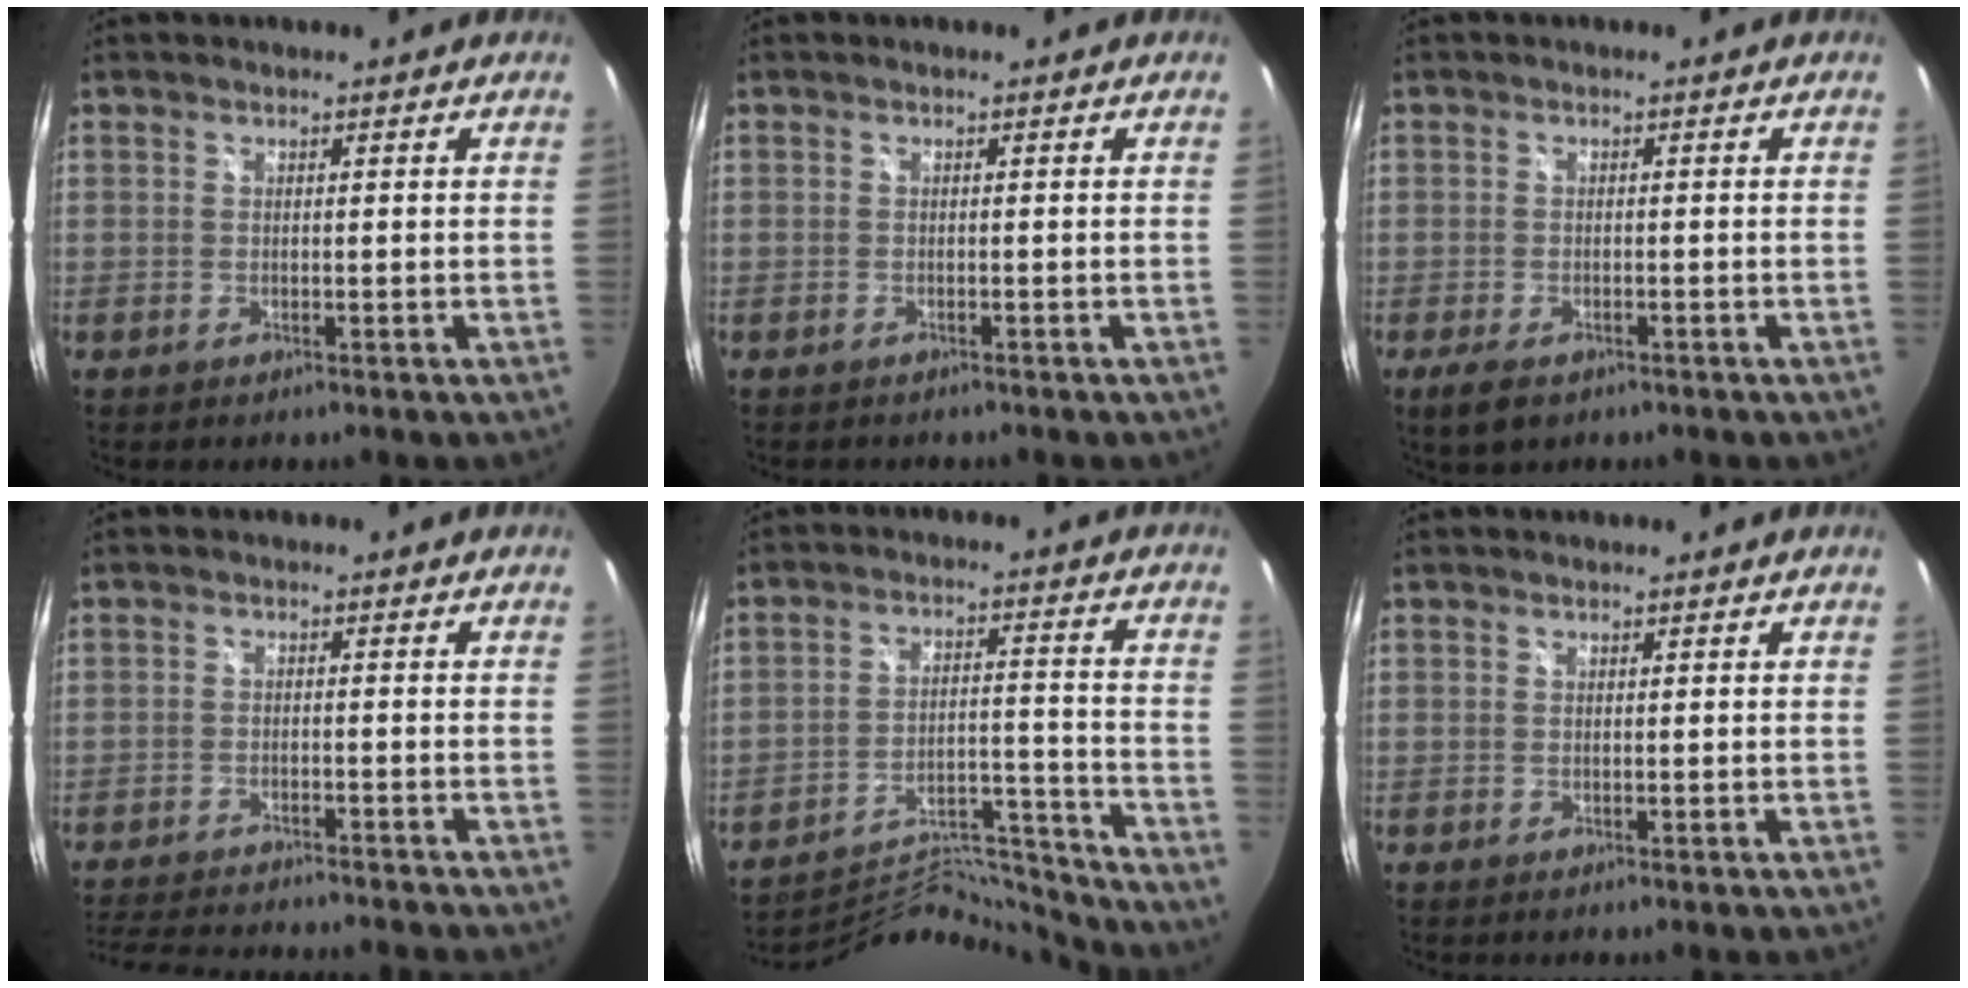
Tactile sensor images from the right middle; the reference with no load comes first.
{"total": 1.2, "force": [-1.1, 0.5, 0.1], "torque": [-0.008, -0.002, -0.014]}
{"total": 4.3, "force": [-2.7, 2.2, 2.5], "torque": [-0.060, -0.014, -0.047]}
{"total": 12.1, "force": [-11.0, 1.7, 4.6], "torque": [-0.109, -0.014, -0.172]}
{"total": 15.3, "force": [-15.3, 0.6, 1.0], "torque": [-0.025, 0.032, -0.236]}
{"total": 0.0}